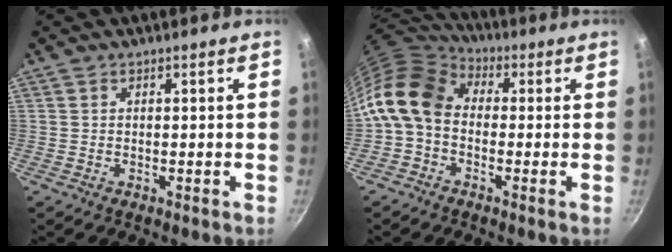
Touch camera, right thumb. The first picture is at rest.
{"total": 13.0, "force": [-0.9, 9.7, 8.7], "torque": [-0.157, 0.038, -0.041]}